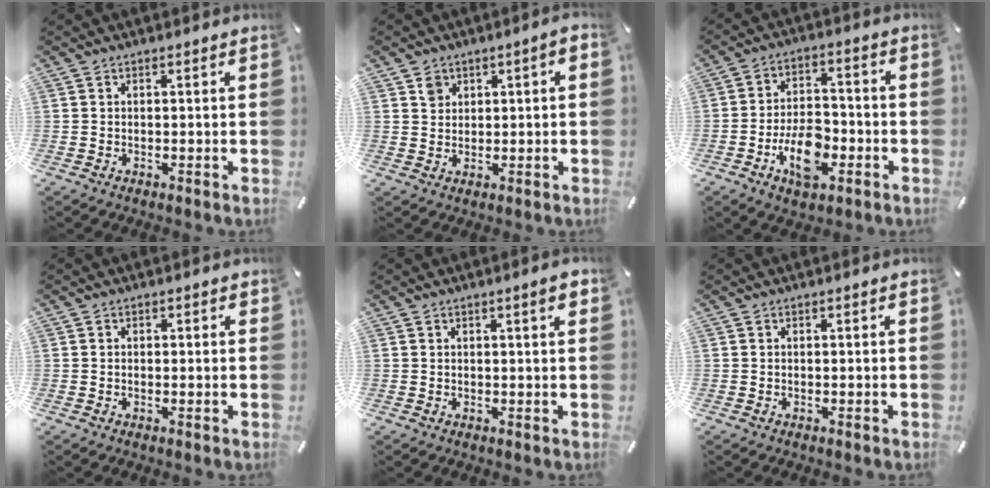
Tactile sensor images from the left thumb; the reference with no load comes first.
{"total": 3.0, "force": [1.2, 2.6, 1.0], "torque": [-0.009, 0.000, 0.016]}
{"total": 11.3, "force": [-4.9, 6.5, 7.8], "torque": [-0.141, 0.019, -0.085]}
{"total": 0.5, "force": [0.0, 0.5, 0.3], "torque": [-0.005, 0.003, -0.002]}
{"total": 2.6, "force": [1.1, 0.5, 2.3], "torque": [-0.040, 0.002, 0.015]}
{"total": 0.0}